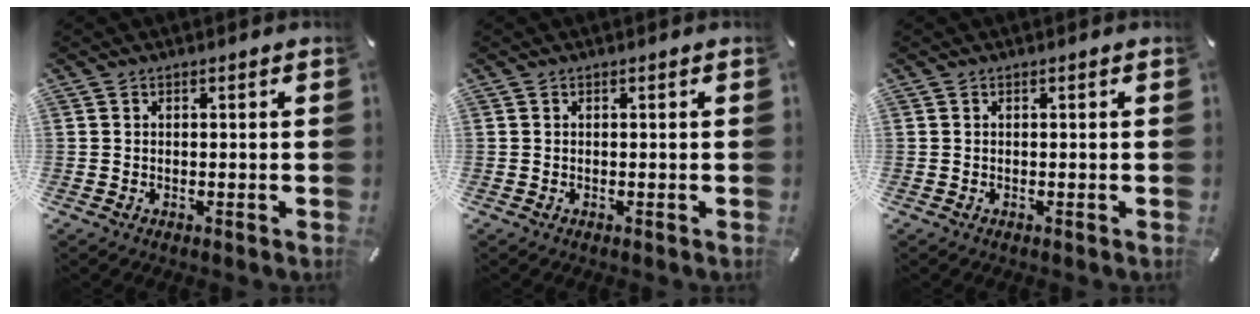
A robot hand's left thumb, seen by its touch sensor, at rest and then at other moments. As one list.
[{"total": 0.0}, {"total": 0.0}]